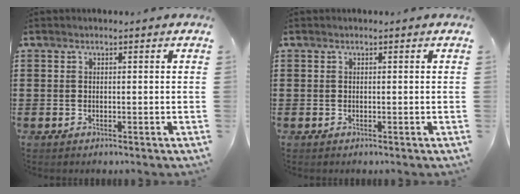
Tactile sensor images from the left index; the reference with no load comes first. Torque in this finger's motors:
{"motor_torque": [-0.01, 0.00, 0.00, 0.00]}